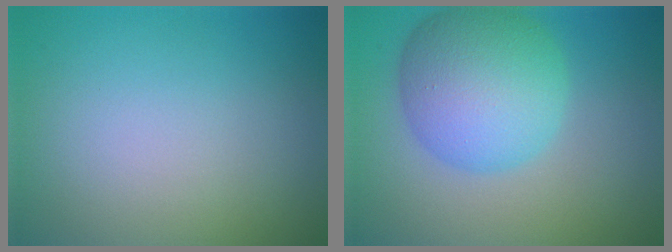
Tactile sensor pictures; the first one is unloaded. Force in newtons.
{"total": 8.1, "press": 8.1, "slide": 0.1}